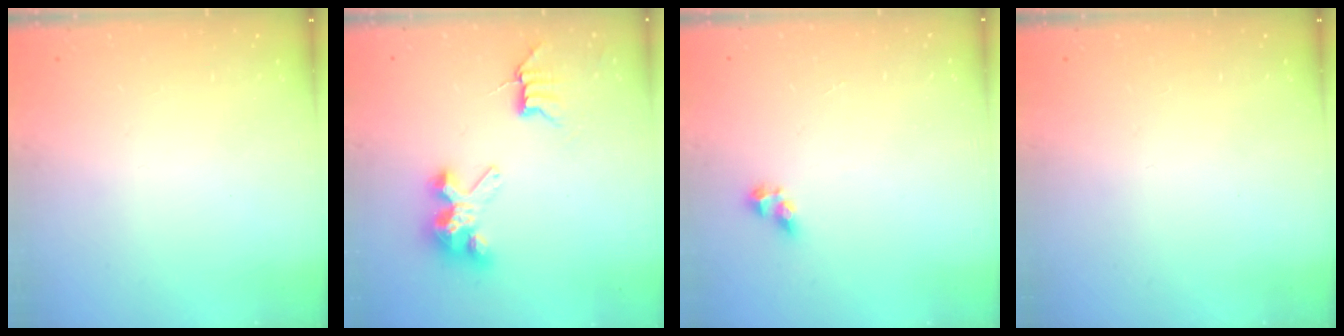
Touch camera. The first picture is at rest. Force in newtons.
{"total": 7.2, "press": 7.1, "slide": 0.6}
{"total": 3.7, "press": 3.7, "slide": 0.3}
{"total": 0.0}